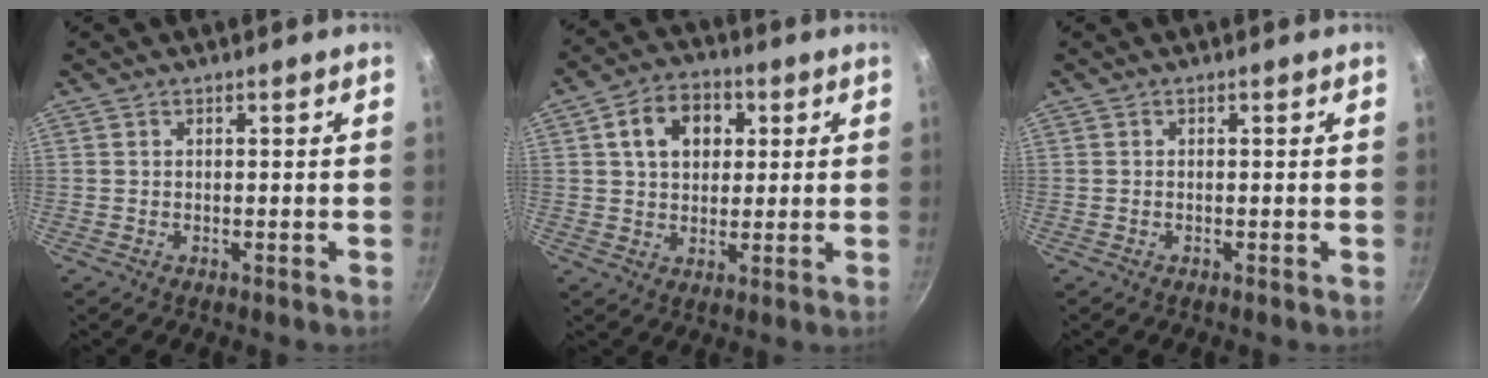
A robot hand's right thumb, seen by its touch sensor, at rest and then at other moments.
{"total": 10.2, "force": [3.0, 7.6, 6.1], "torque": [-0.077, 0.010, 0.040]}
{"total": 0.0}